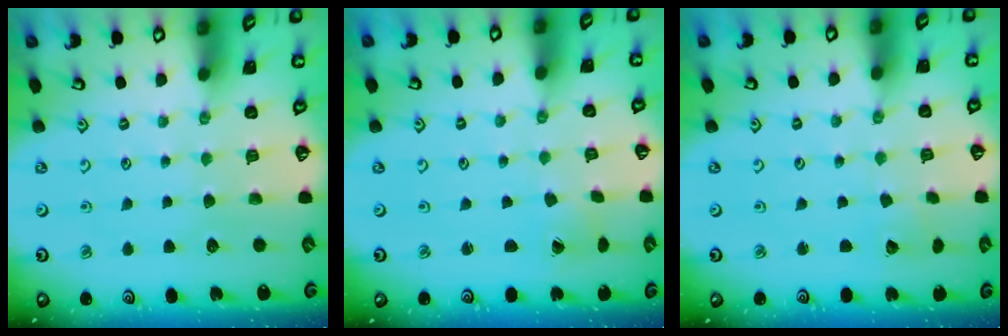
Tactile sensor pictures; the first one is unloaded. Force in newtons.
{"total": 1.4, "press": 1.4, "slide": 0.3}
{"total": 1.8, "press": 1.8, "slide": 0.1}